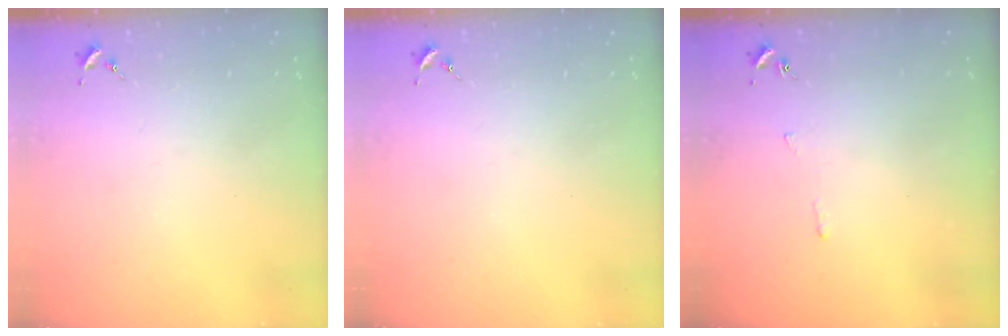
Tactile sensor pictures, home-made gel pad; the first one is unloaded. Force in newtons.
{"total": 0.0}
{"total": 2.5, "press": 2.5, "slide": 0.3}